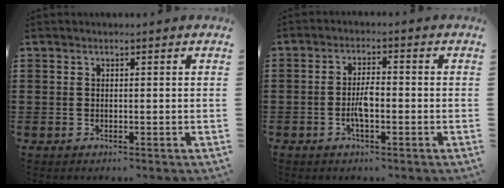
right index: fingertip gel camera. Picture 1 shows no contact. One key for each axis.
{"total": 3.5, "fx": -1.1, "fy": 1.1, "fz": 3.1, "tx": -0.072, "ty": -0.001, "tz": -0.026}